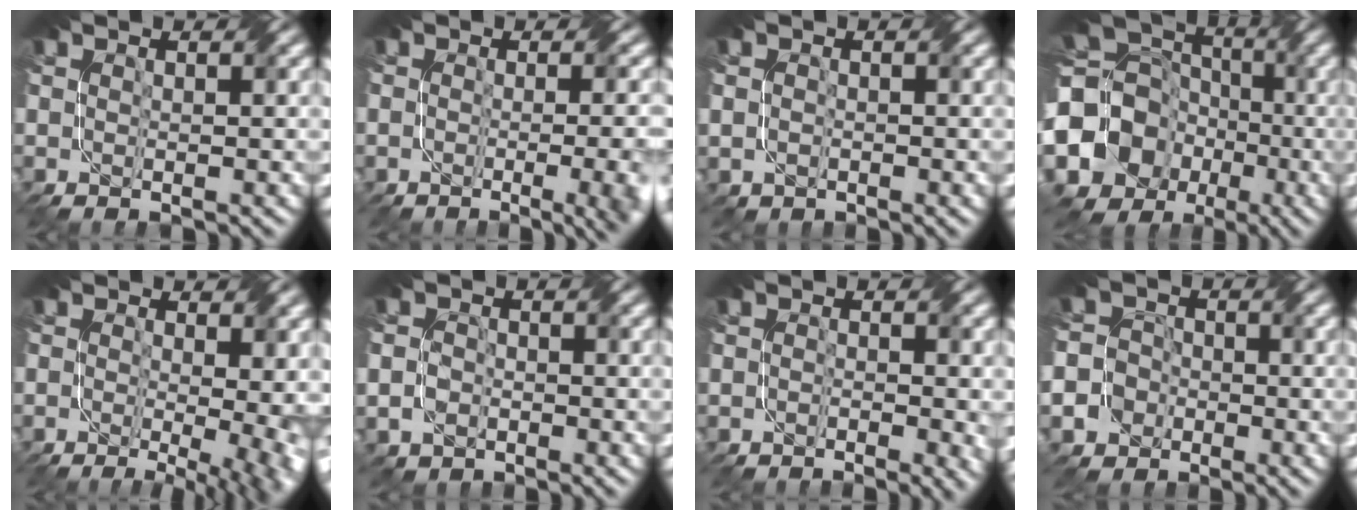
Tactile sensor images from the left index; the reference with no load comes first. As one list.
[{"total": 11.2, "force": [-2.0, 6.1, 9.2], "torque": [-0.044, 0.001, -0.003]}, {"total": 0.9, "force": [0.0, 0.8, -0.3], "torque": [0.008, 0.001, 0.004]}, {"total": 14.1, "force": [-3.5, 12.8, 4.9], "torque": [-0.114, -0.003, -0.085]}, {"total": 12.9, "force": [-1.1, 7.3, 10.6], "torque": [-0.102, 0.008, 0.011]}, {"total": 1.4, "force": [-0.4, 1.3, -0.1], "torque": [0.004, 0.002, -0.009]}, {"total": 2.4, "force": [-1.0, 0.8, 2.1], "torque": [-0.025, -0.007, -0.010]}, {"total": 4.4, "force": [-2.0, 3.9, 0.5], "torque": [0.006, 0.002, -0.040]}]